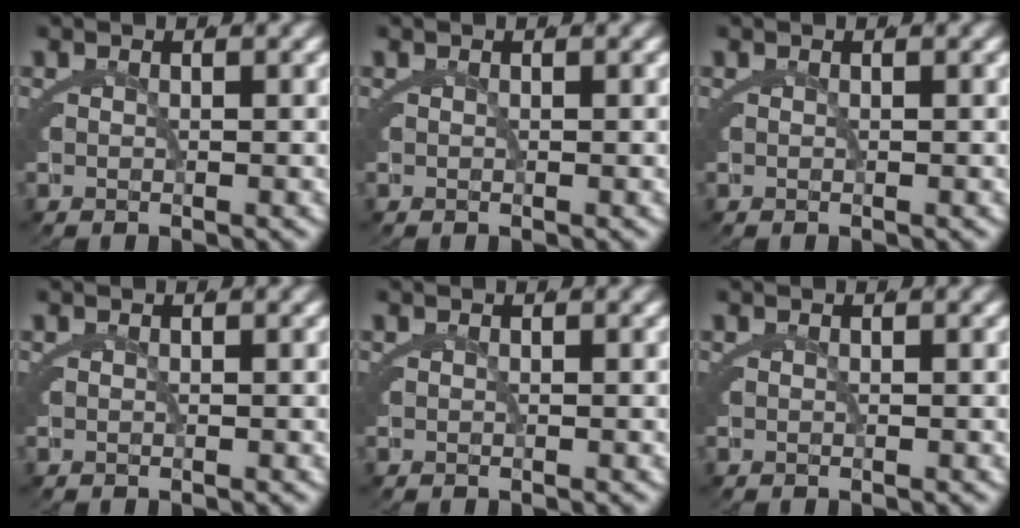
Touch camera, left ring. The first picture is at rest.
{"total": 0.0}
{"total": 0.0}
{"total": 0.0}
{"total": 0.0}
{"total": 0.0}